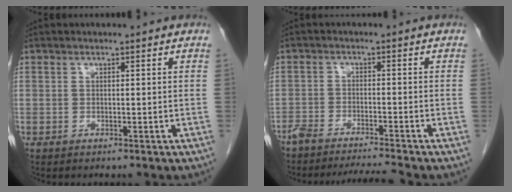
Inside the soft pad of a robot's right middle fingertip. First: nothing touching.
{"total": 6.6, "force": [-6.2, -0.8, 2.2], "torque": [-0.032, -0.005, -0.104]}